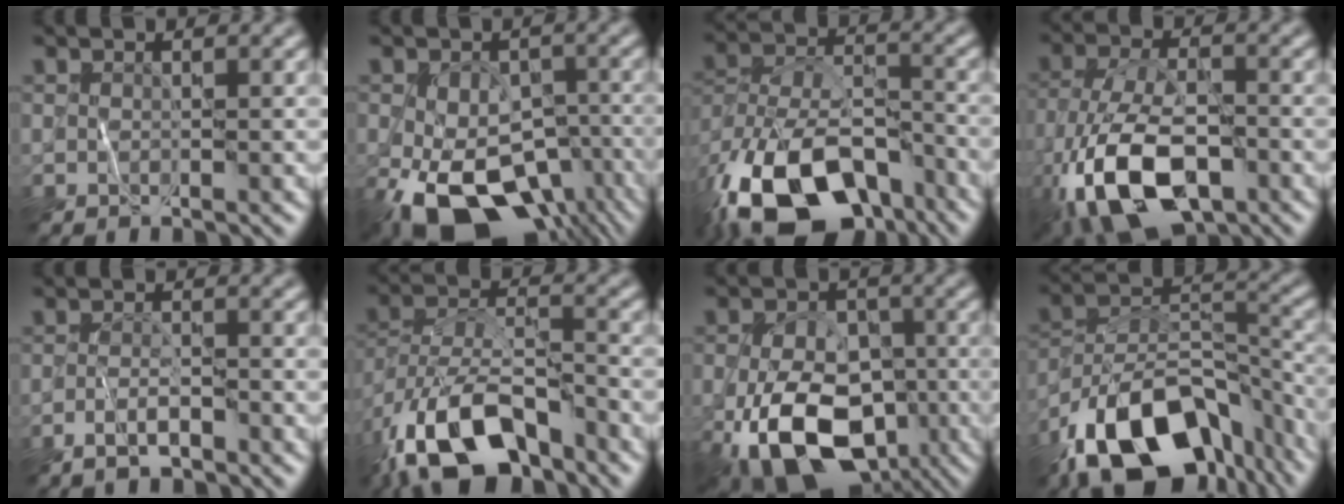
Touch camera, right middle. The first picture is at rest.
{"total": 14.8, "force": [-7.2, 8.8, 9.6], "torque": [-0.155, -0.035, -0.107]}
{"total": 16.1, "force": [-10.2, 8.3, 9.2], "torque": [-0.179, -0.020, -0.163]}
{"total": 12.1, "force": [-6.1, 5.5, 8.9], "torque": [-0.194, -0.018, -0.116]}
{"total": 2.0, "force": [-1.4, 0.3, 1.4], "torque": [-0.026, 0.006, -0.030]}
{"total": 12.4, "force": [-8.2, 5.1, 7.7], "torque": [-0.146, 0.003, -0.154]}
{"total": 15.3, "force": [-7.0, 9.4, 9.9], "torque": [-0.152, -0.022, -0.114]}
{"total": 15.3, "force": [-9.8, 7.7, 8.8], "torque": [-0.175, 0.002, -0.167]}